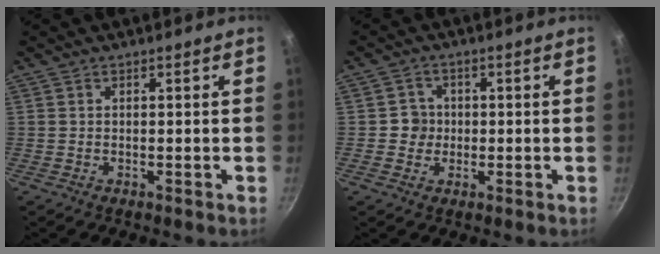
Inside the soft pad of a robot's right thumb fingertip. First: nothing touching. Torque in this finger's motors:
{"motor_torque": [-0.04, -0.19, 0.35, -0.15, 0.00]}